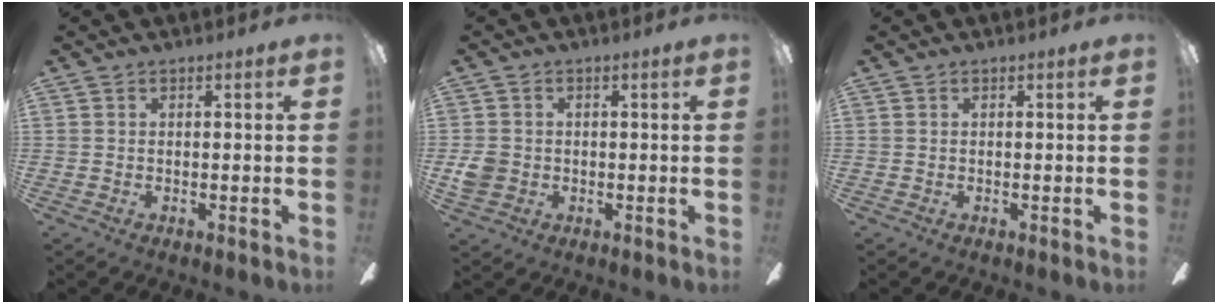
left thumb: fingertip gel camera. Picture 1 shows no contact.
{"total": 4.4, "force": [-0.5, 4.0, 1.8], "torque": [-0.022, 0.004, -0.010]}
{"total": 0.0}